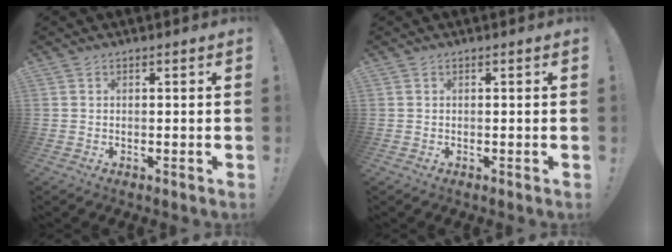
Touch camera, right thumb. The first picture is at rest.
{"total": 0.0}